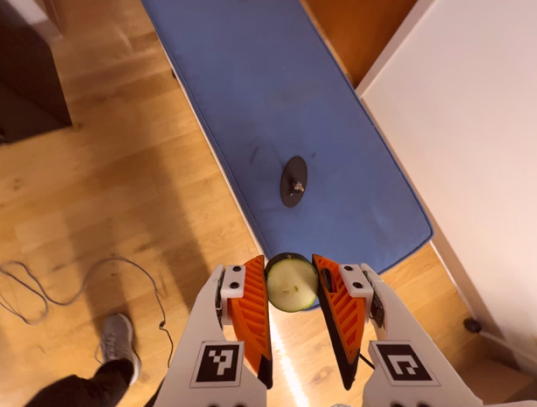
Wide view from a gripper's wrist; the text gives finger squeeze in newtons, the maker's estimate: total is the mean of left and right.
{"total": 7.2, "left": 6.9, "right": 7.4}